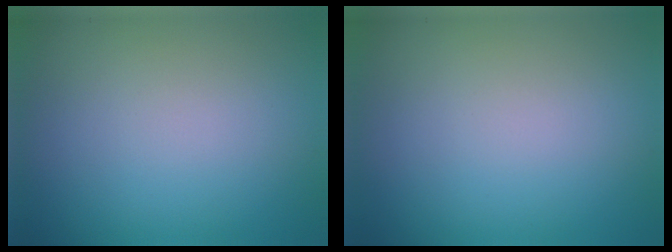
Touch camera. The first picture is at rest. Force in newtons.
{"total": 0.0}